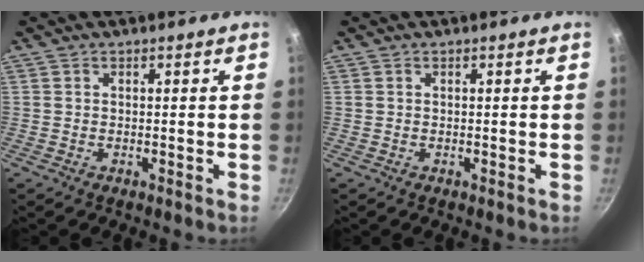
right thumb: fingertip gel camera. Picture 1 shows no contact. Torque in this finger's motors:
{"motor_torque": [-0.03, 0.03, -0.01, -0.04, 0.02]}